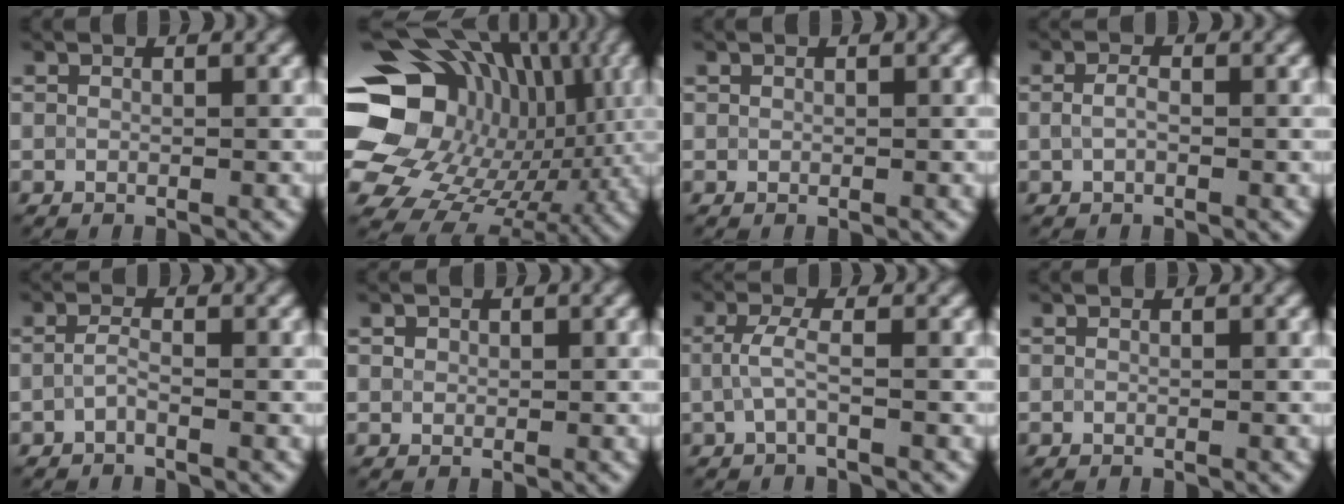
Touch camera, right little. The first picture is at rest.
{"total": 20.6, "force": [0.9, 17.1, 11.5], "torque": [-0.224, -0.028, 0.031]}
{"total": 0.0}
{"total": 1.2, "force": [-0.1, 0.6, 1.0], "torque": [-0.025, 0.002, -0.003]}
{"total": 1.1, "force": [-0.6, 0.2, 0.9], "torque": [-0.020, 0.000, -0.014]}
{"total": 0.7, "force": [0.3, 0.6, 0.2], "torque": [0.001, -0.002, 0.005]}
{"total": 1.8, "force": [-0.2, 0.4, 1.8], "torque": [-0.042, 0.001, -0.004]}
{"total": 0.0}